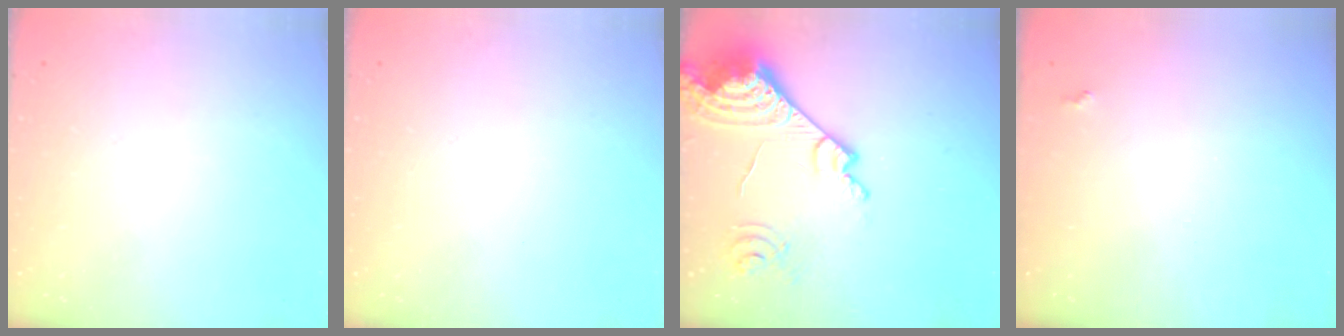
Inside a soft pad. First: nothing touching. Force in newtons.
{"total": 0.0}
{"total": 17.7, "press": 17.7, "slide": 1.8}
{"total": 2.0, "press": 2.0, "slide": 0.5}